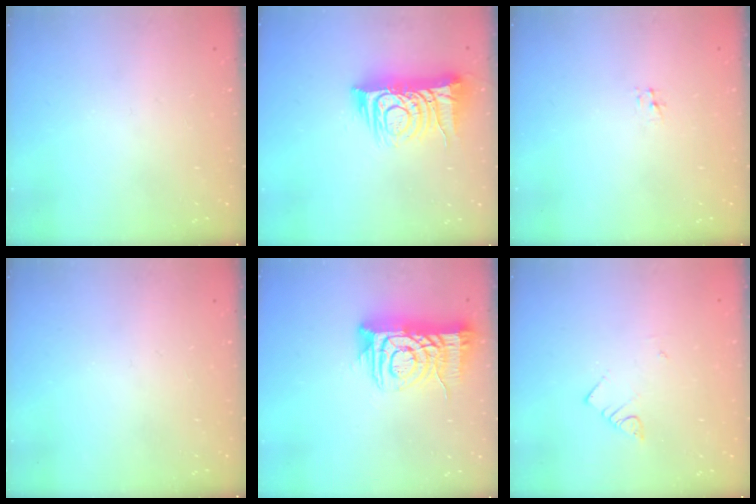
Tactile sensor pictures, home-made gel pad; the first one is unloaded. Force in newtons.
{"total": 13.7, "press": 13.6, "slide": 1.8}
{"total": 1.9, "press": 1.9, "slide": 0.2}
{"total": 0.0}
{"total": 12.4, "press": 12.3, "slide": 1.0}
{"total": 3.1, "press": 3.1, "slide": 0.2}